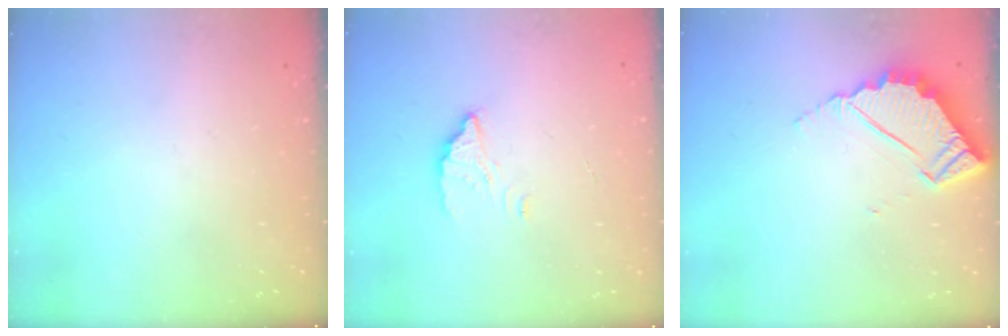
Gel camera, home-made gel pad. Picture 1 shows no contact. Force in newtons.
{"total": 2.6, "press": 2.6, "slide": 0.2}
{"total": 5.3, "press": 5.3, "slide": 0.2}